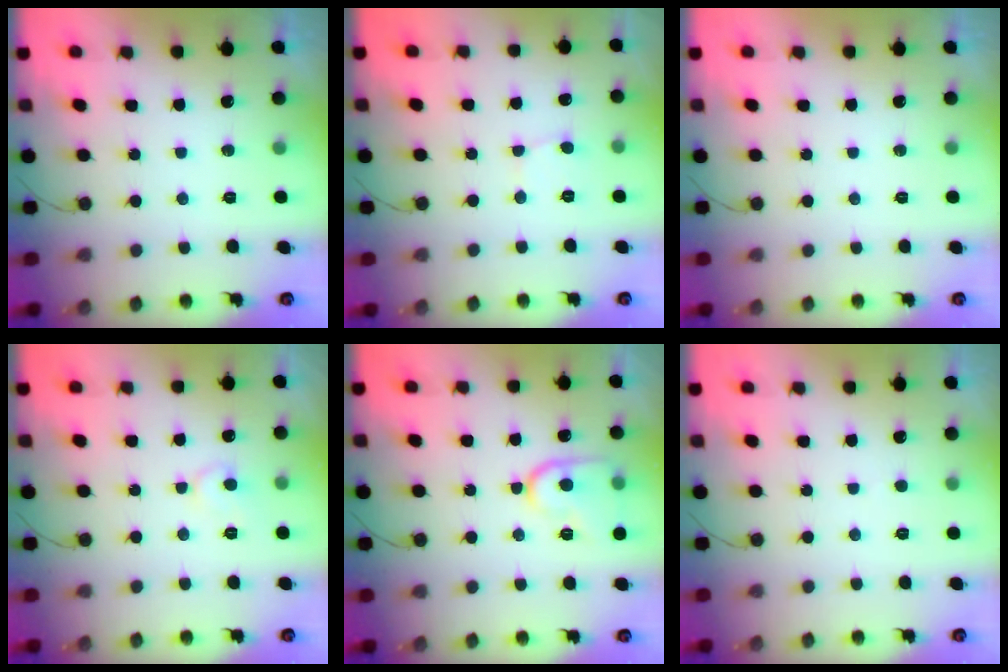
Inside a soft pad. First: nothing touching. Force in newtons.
{"total": 2.2, "press": 2.2, "slide": 0.2}
{"total": 0.0}
{"total": 5.8, "press": 5.8, "slide": 0.5}
{"total": 13.1, "press": 13.0, "slide": 1.3}
{"total": 2.5, "press": 2.5, "slide": 0.2}